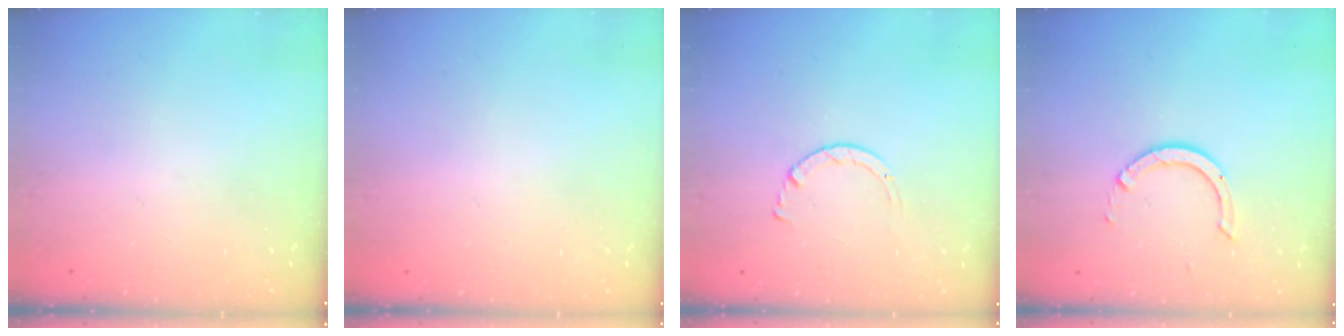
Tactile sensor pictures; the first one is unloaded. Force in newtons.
{"total": 2.6, "press": 2.6, "slide": 0.2}
{"total": 2.7, "press": 2.7, "slide": 0.3}
{"total": 6.7, "press": 6.7, "slide": 0.5}